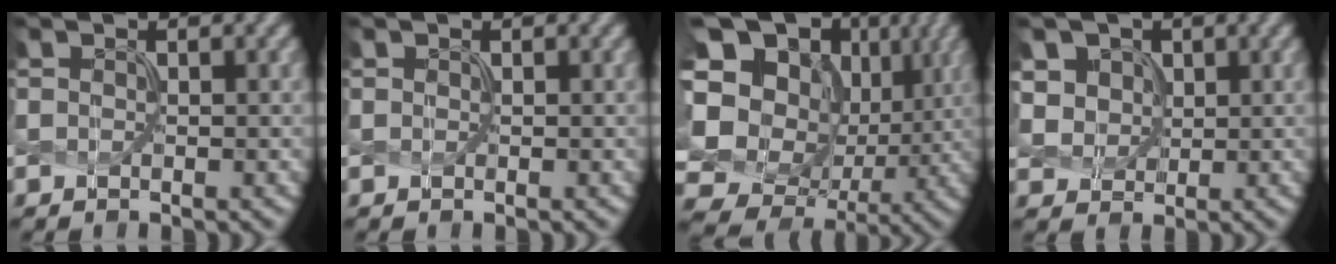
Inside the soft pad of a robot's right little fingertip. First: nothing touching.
{"total": 0.9, "force": [-0.3, -0.2, -0.8], "torque": [0.013, 0.003, 0.002]}
{"total": 18.4, "force": [0.6, 16.2, 8.7], "torque": [-0.214, 0.018, 0.024]}
{"total": 3.5, "force": [1.4, 3.1, 0.8], "torque": [-0.052, 0.004, 0.045]}